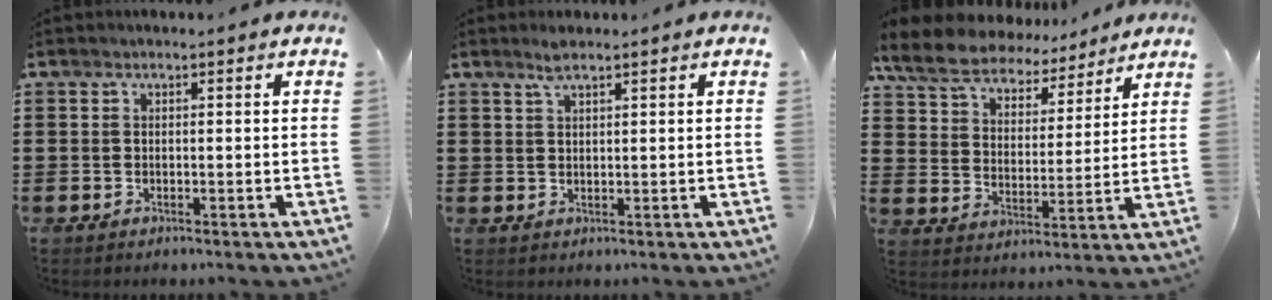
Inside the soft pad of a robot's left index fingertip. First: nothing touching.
{"total": 2.3, "force": [1.7, 0.4, 1.4], "torque": [-0.032, 0.003, 0.031]}
{"total": 8.1, "force": [7.5, 2.2, 2.3], "torque": [-0.080, -0.036, 0.135]}